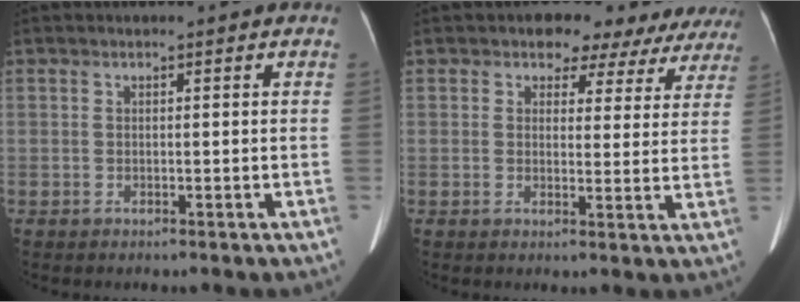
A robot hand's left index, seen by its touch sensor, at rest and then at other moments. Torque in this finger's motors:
{"motor_torque": [0.67, -1.47, 0.16, 0.03]}